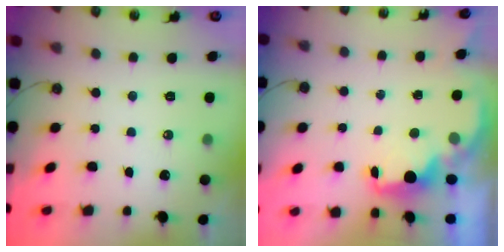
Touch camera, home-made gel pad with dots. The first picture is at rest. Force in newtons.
{"total": 2.4, "press": 2.2, "slide": 0.8}